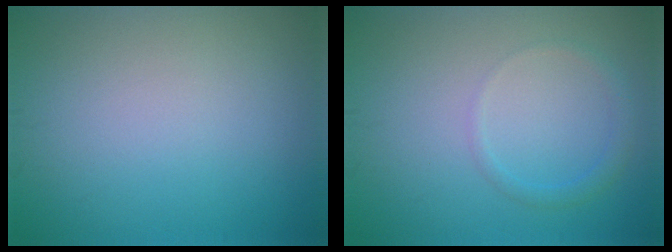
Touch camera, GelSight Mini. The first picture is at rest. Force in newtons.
{"total": 1.3, "press": 1.3, "slide": 0.0}